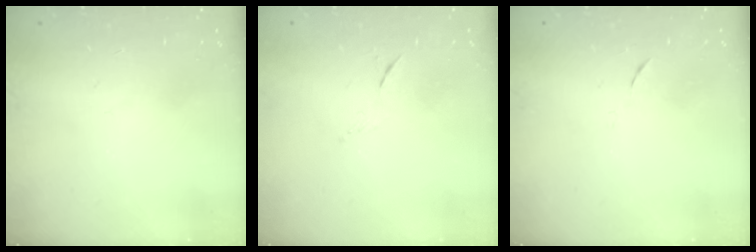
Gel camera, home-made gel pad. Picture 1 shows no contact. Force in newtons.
{"total": 6.2, "press": 6.1, "slide": 0.9}
{"total": 3.5, "press": 3.4, "slide": 0.9}